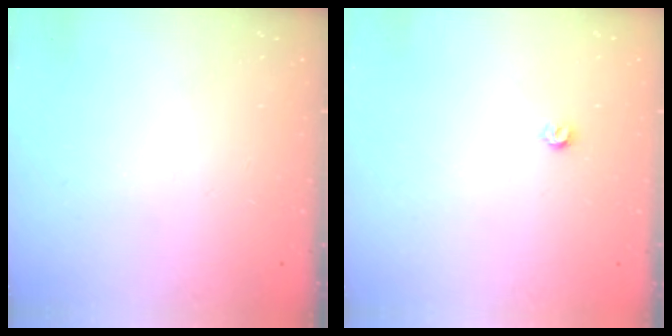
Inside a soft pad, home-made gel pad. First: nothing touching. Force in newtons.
{"total": 3.2, "press": 3.2, "slide": 0.5}